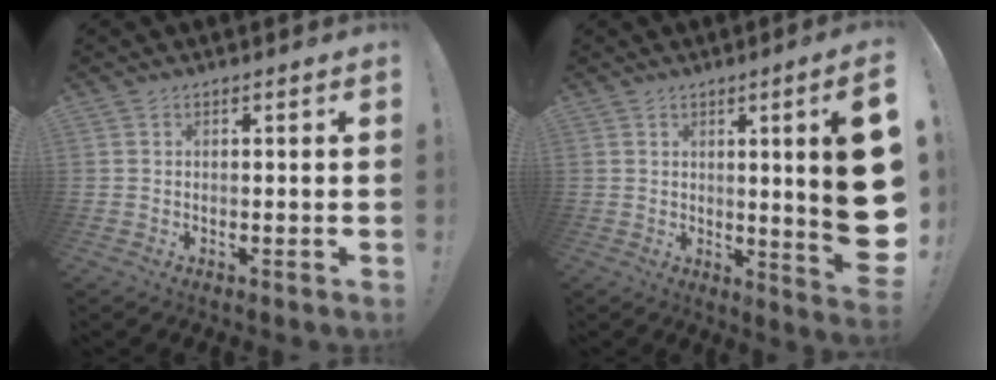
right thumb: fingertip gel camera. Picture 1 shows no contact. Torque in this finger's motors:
{"motor_torque": [1.63, 3.10, 0.37, 0.06, 0.24]}